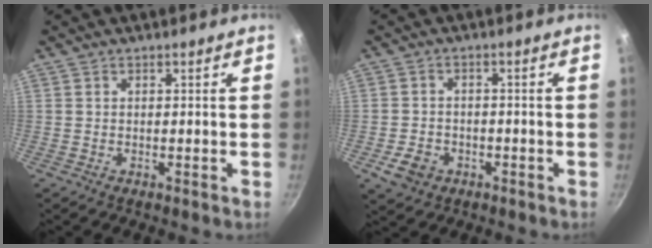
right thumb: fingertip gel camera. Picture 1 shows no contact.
{"total": 5.2, "force": [-2.3, 4.1, 2.4], "torque": [-0.041, 0.020, -0.033]}